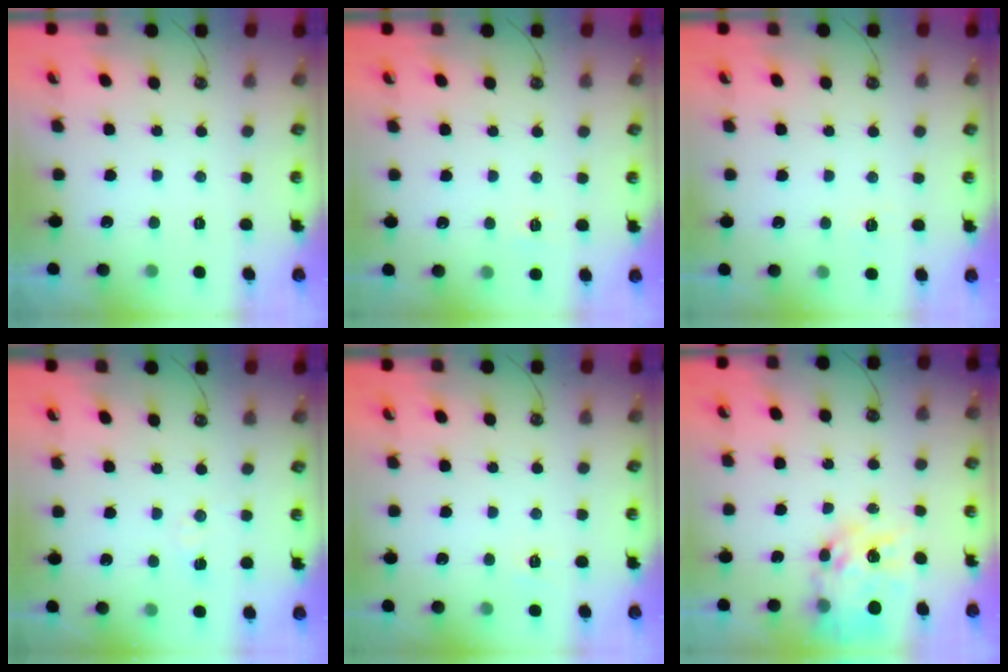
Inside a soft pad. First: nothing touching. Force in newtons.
{"total": 3.9, "press": 3.9, "slide": 0.5}
{"total": 3.9, "press": 3.8, "slide": 0.5}
{"total": 4.0, "press": 3.9, "slide": 0.5}
{"total": 3.6, "press": 3.6, "slide": 0.5}
{"total": 14.2, "press": 14.1, "slide": 1.5}